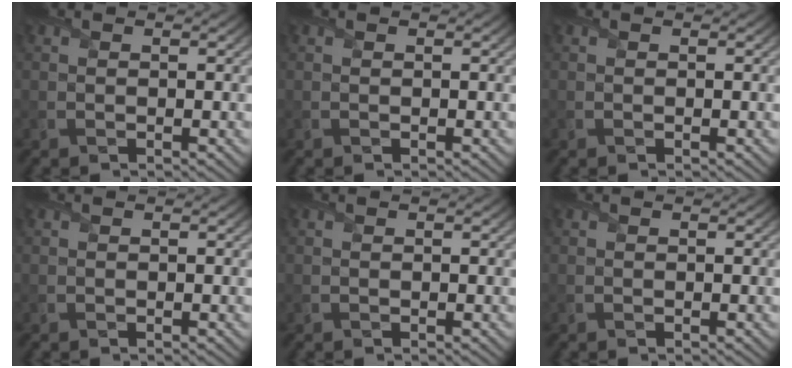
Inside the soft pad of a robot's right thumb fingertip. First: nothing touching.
{"total": 0.0}
{"total": 0.0}
{"total": 0.0}
{"total": 0.0}
{"total": 0.0}